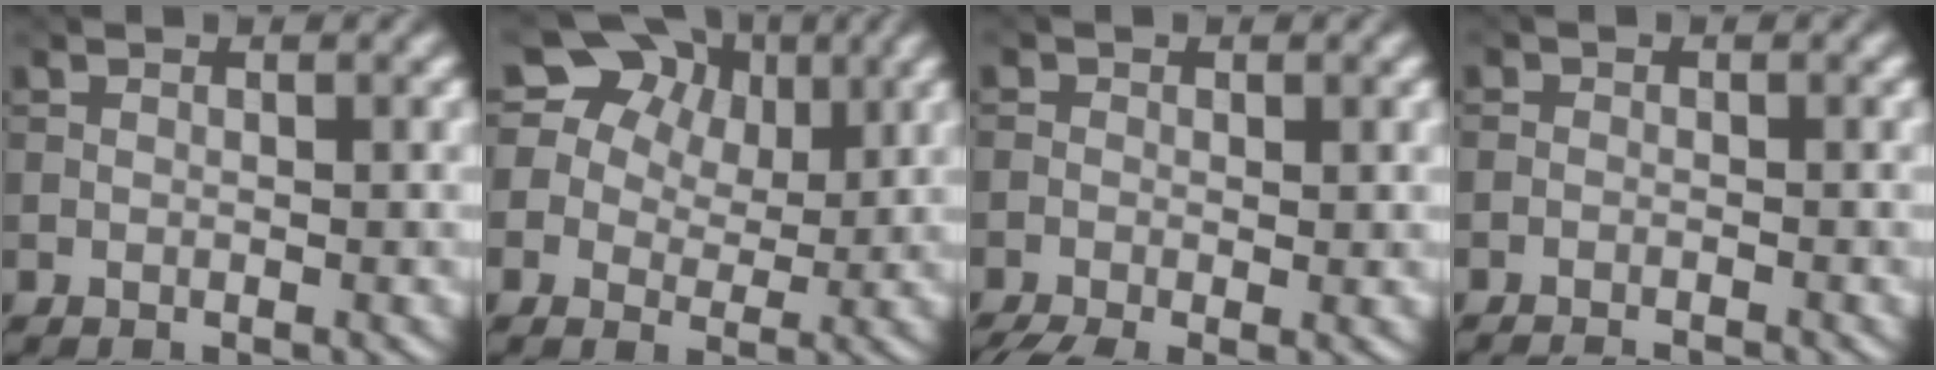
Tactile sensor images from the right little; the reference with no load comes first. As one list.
[{"total": 15.0, "force": [7.6, 11.0, 6.7], "torque": [-0.150, 0.050, 0.130]}, {"total": 2.9, "force": [-2.0, 0.9, 1.9], "torque": [-0.038, -0.013, -0.035]}, {"total": 2.1, "force": [-2.1, 0.1, 0.2], "torque": [0.007, -0.007, -0.028]}]